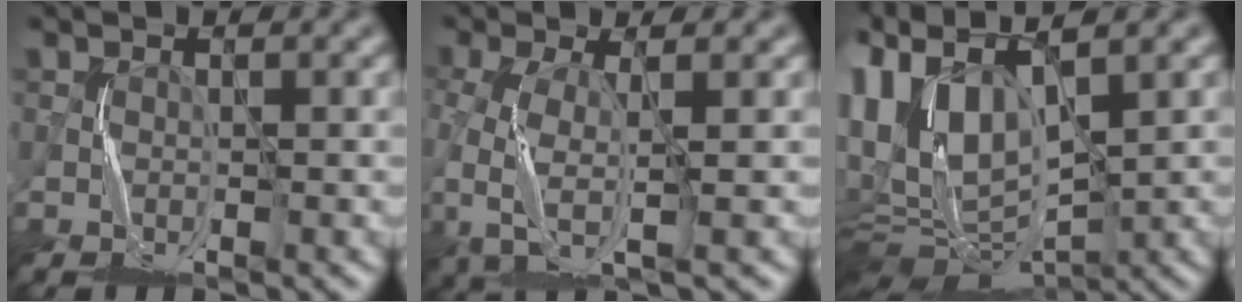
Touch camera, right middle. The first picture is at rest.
{"total": 4.4, "force": [-1.8, 1.7, 3.7], "torque": [-0.111, -0.014, -0.037]}
{"total": 11.2, "force": [2.9, 6.2, 8.8], "torque": [-0.191, 0.011, 0.057]}